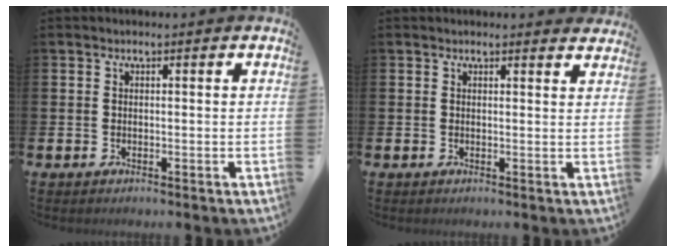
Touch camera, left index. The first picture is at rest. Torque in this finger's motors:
{"motor_torque": [0.60, -1.31, 0.01, 0.02]}